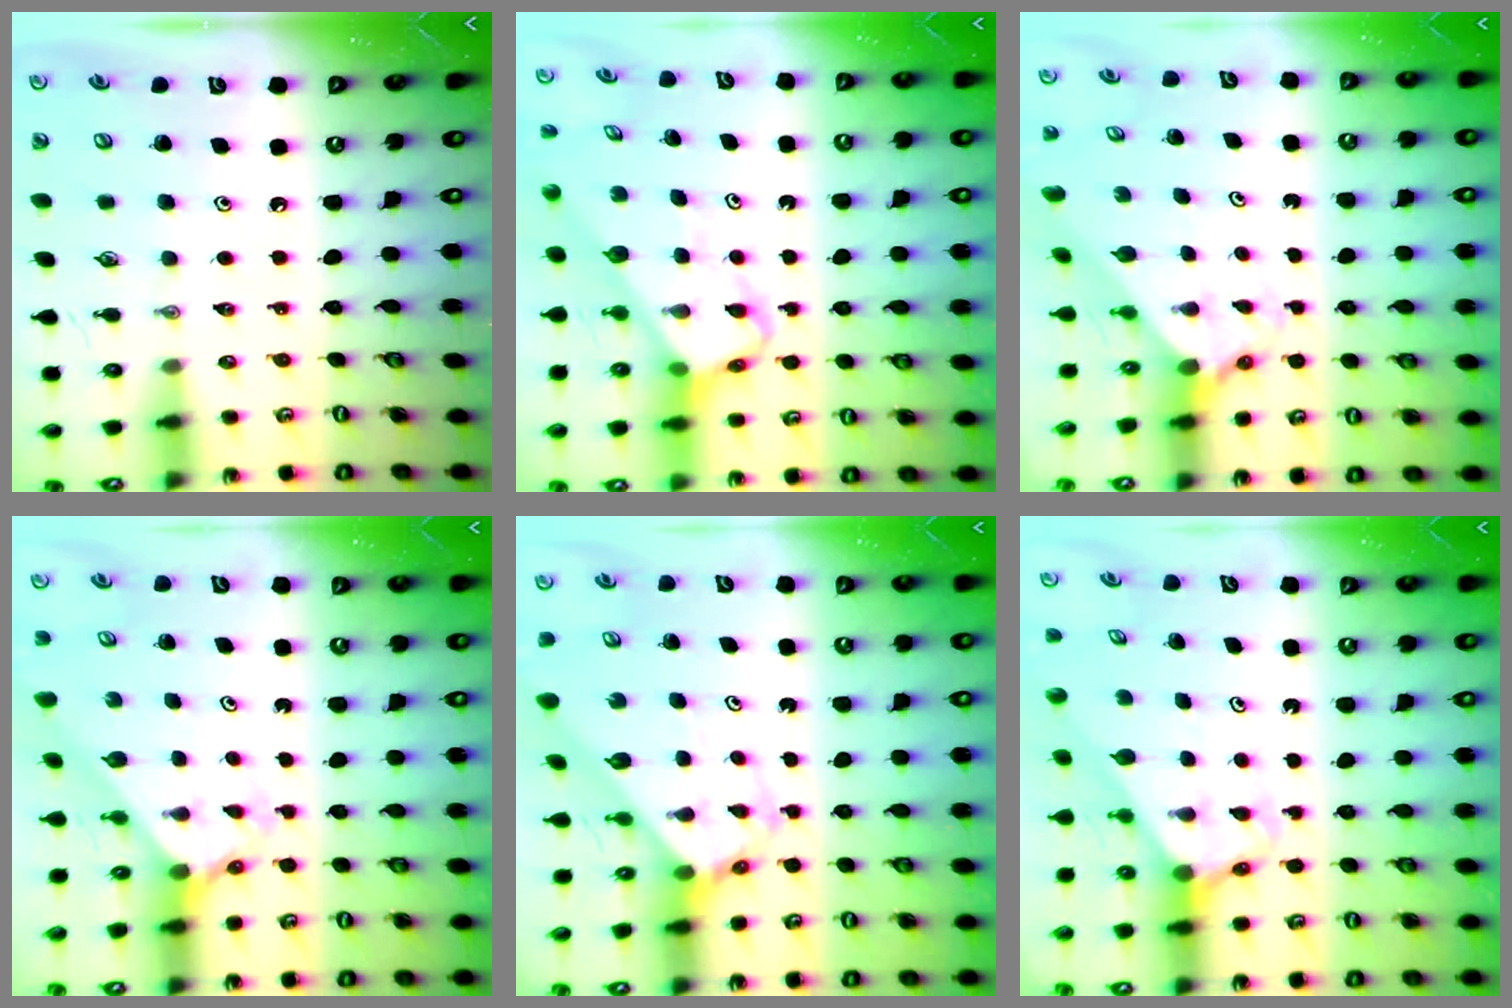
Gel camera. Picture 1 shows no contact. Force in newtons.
{"total": 3.8, "press": 3.8, "slide": 0.3}
{"total": 1.2, "press": 1.2, "slide": 0.1}
{"total": 2.1, "press": 2.1, "slide": 0.2}
{"total": 2.8, "press": 2.8, "slide": 0.2}
{"total": 2.6, "press": 2.6, "slide": 0.2}